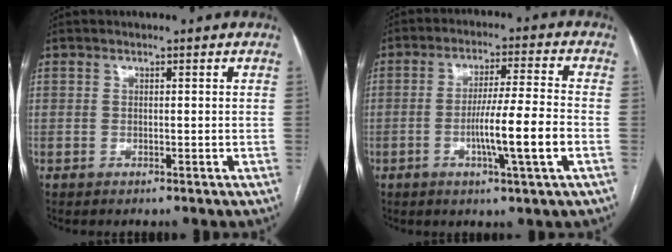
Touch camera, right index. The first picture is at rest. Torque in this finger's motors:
{"motor_torque": [1.59, -0.30, 0.78, 0.18]}